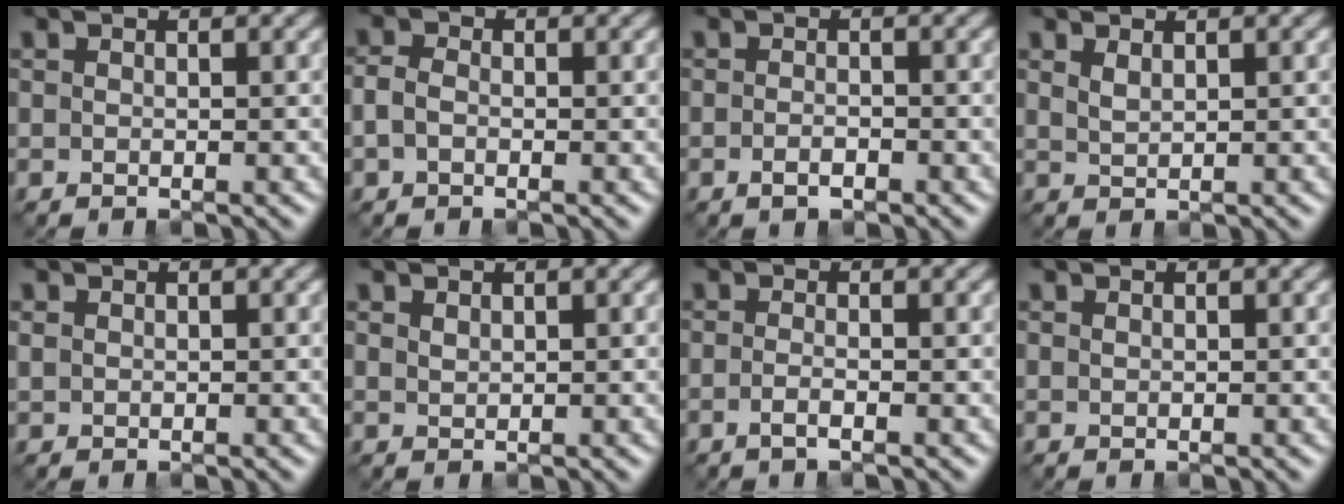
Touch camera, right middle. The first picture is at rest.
{"total": 1.6, "force": [-0.5, 1.1, 1.1], "torque": [-0.025, 0.004, -0.014]}
{"total": 1.4, "force": [-0.7, 0.5, 1.0], "torque": [-0.021, -0.002, -0.015]}
{"total": 1.1, "force": [0.8, 0.4, 0.6], "torque": [-0.018, -0.001, 0.019]}
{"total": 0.7, "force": [0.3, 0.6, 0.2], "torque": [-0.005, -0.001, 0.007]}
{"total": 0.7, "force": [0.5, 0.3, 0.3], "torque": [-0.010, -0.001, 0.013]}
{"total": 1.4, "force": [-0.6, 0.4, 1.2], "torque": [-0.020, -0.003, -0.015]}
{"total": 0.0}